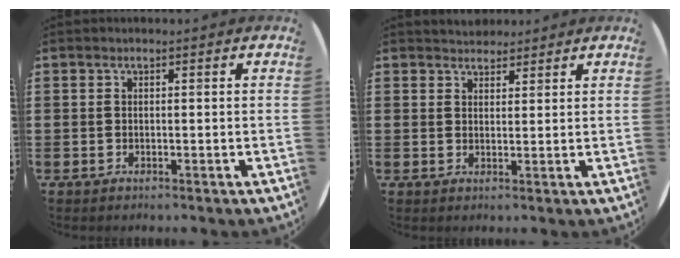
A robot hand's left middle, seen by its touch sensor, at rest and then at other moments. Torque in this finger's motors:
{"motor_torque": [0.44, -0.44, 0.03, 0.02]}